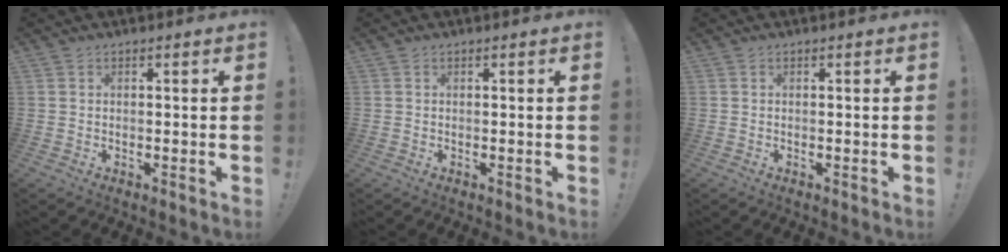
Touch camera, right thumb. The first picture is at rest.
{"total": 0.0}
{"total": 0.0}